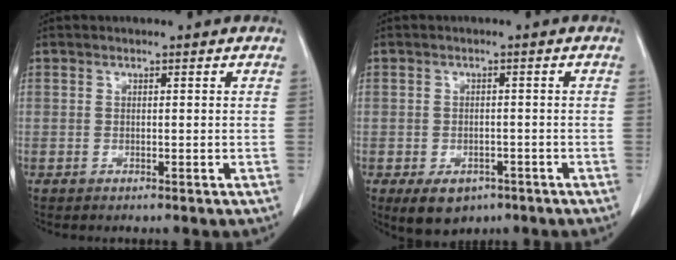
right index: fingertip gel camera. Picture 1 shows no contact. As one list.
[{"total": 5.7, "force": [-3.3, 3.9, 2.6], "torque": [-0.037, -0.002, -0.039]}]